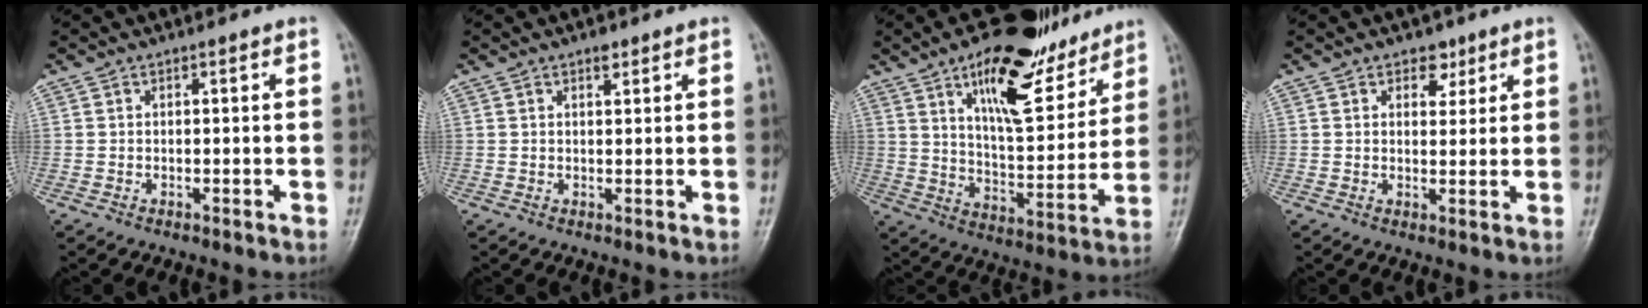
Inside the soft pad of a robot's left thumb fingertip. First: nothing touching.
{"total": 1.6, "force": [1.1, 0.7, 0.9], "torque": [-0.006, -0.005, 0.014]}
{"total": 18.9, "force": [11.9, 7.7, 12.6], "torque": [-0.146, -0.061, 0.196]}
{"total": 3.7, "force": [2.2, 2.5, 1.5], "torque": [0.005, -0.012, 0.031]}